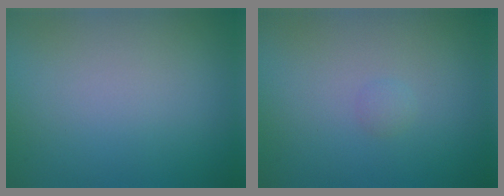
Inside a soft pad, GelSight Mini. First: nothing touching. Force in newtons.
{"total": 0.6, "press": 0.6, "slide": 0.0}